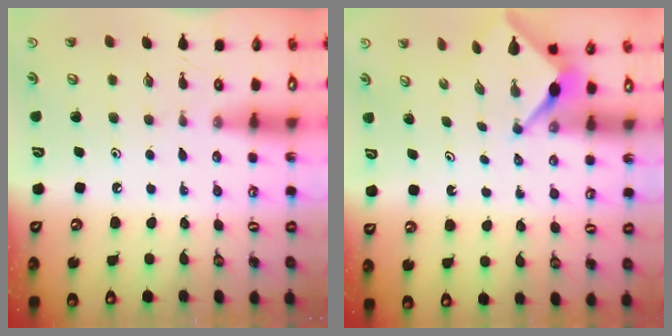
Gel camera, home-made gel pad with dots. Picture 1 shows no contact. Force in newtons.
{"total": 2.6, "press": 2.6, "slide": 0.0}